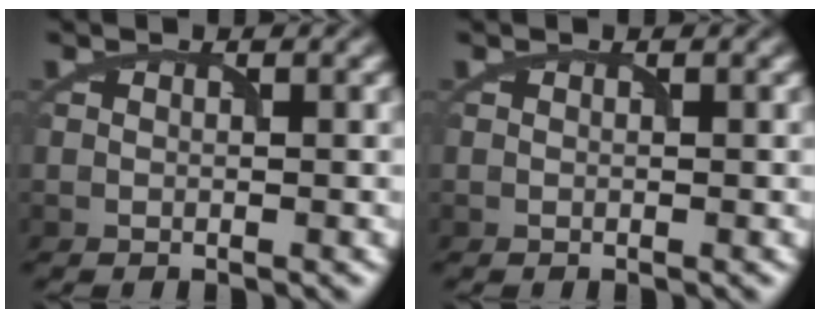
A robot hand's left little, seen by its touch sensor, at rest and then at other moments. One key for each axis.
{"total": 0.0}